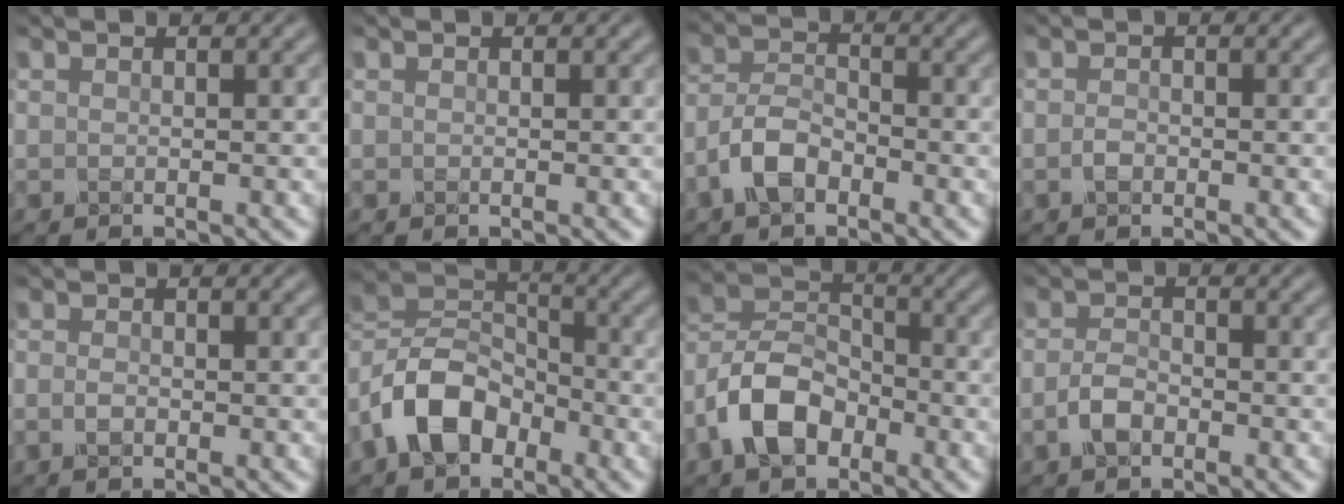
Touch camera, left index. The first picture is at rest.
{"total": 0.0}
{"total": 3.9, "force": [-2.7, 1.9, 2.1], "torque": [-0.041, 0.005, -0.064]}
{"total": 1.1, "force": [-0.7, 0.7, 0.5], "torque": [-0.009, -0.003, -0.018]}
{"total": 1.2, "force": [-0.9, 0.5, 0.6], "torque": [-0.013, -0.004, -0.023]}
{"total": 7.8, "force": [-4.5, 4.8, 4.2], "torque": [-0.081, 0.005, -0.103]}
{"total": 6.6, "force": [-3.7, 4.1, 3.6], "torque": [-0.069, 0.004, -0.084]}
{"total": 2.4, "force": [-1.5, 1.3, 1.4], "torque": [-0.031, -0.001, -0.038]}